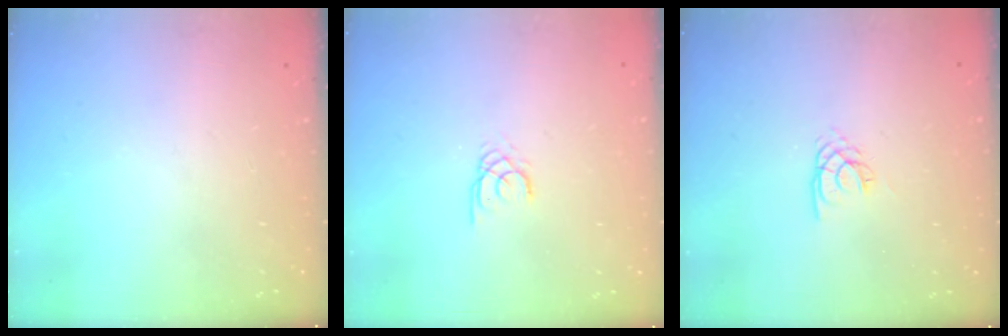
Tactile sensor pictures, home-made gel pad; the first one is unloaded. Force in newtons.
{"total": 1.6, "press": 1.6, "slide": 0.2}
{"total": 2.2, "press": 2.2, "slide": 0.3}